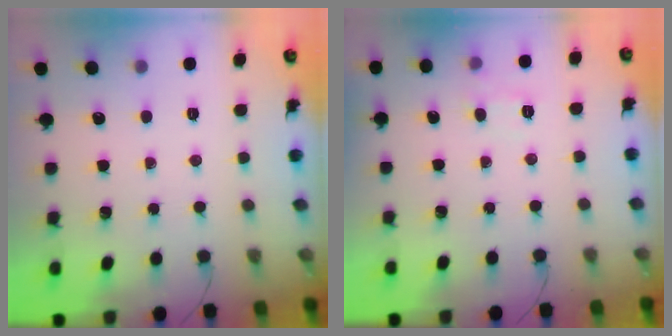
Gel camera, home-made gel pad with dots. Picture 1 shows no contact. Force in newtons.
{"total": 6.0, "press": 5.9, "slide": 1.3}